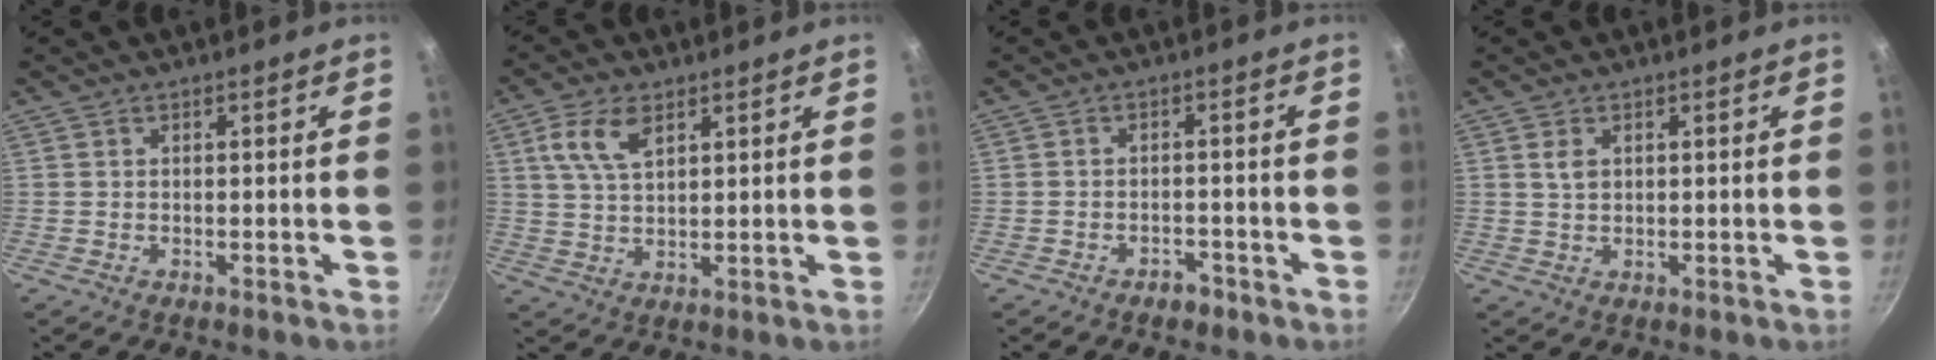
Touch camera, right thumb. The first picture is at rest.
{"total": 7.5, "force": [3.3, 3.9, 5.5], "torque": [-0.103, -0.004, 0.064]}
{"total": 2.7, "force": [-1.9, 1.6, 1.0], "torque": [-0.005, 0.023, -0.021]}
{"total": 2.3, "force": [0.8, 1.5, 1.5], "torque": [-0.025, -0.004, 0.015]}